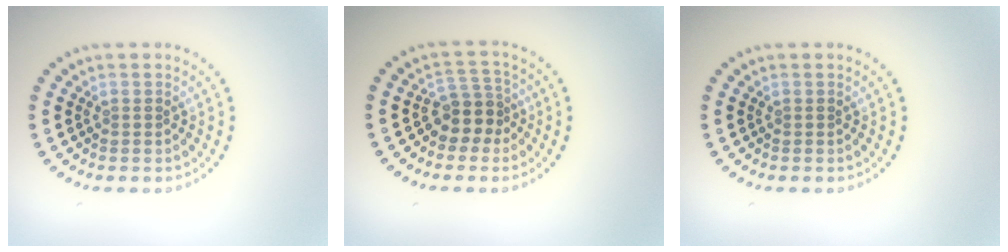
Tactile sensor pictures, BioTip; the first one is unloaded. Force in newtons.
{"total": 2.8, "press": 2.3, "slide": 1.6}
{"total": 0.0}